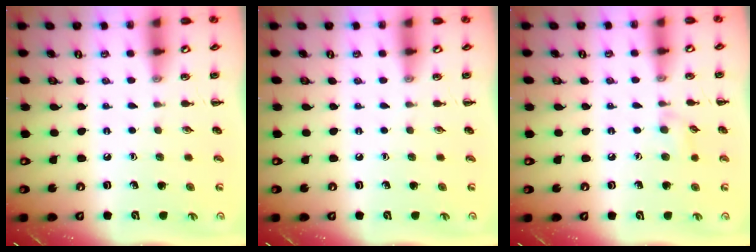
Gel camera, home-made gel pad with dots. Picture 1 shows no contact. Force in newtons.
{"total": 0.0}
{"total": 6.4, "press": 5.9, "slide": 2.4}